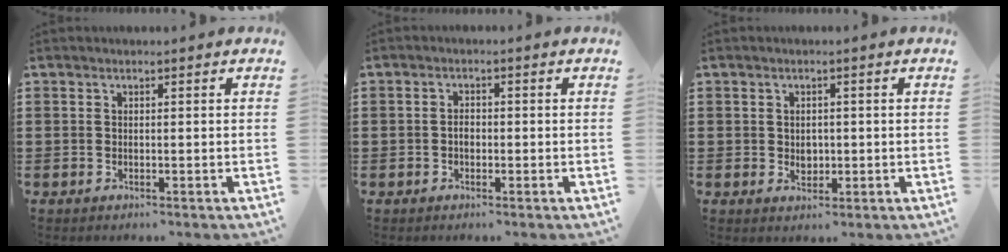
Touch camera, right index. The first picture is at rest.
{"total": 1.6, "force": [-0.3, 1.0, 1.1], "torque": [-0.024, 0.003, -0.007]}
{"total": 2.1, "force": [-0.1, 1.5, 1.4], "torque": [-0.022, 0.000, -0.003]}